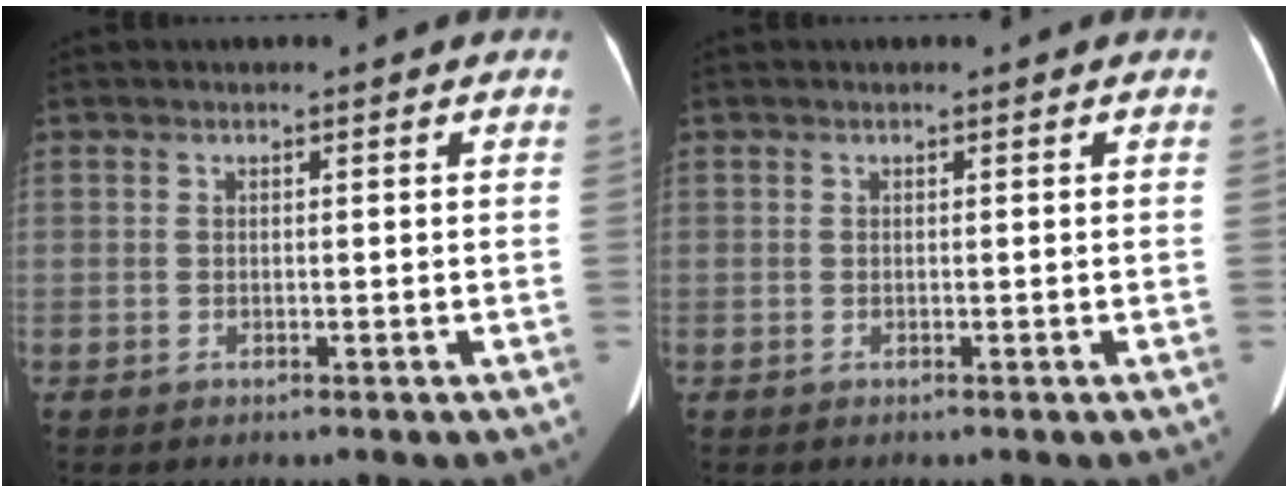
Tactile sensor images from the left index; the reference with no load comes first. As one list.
[{"total": 0.0}]